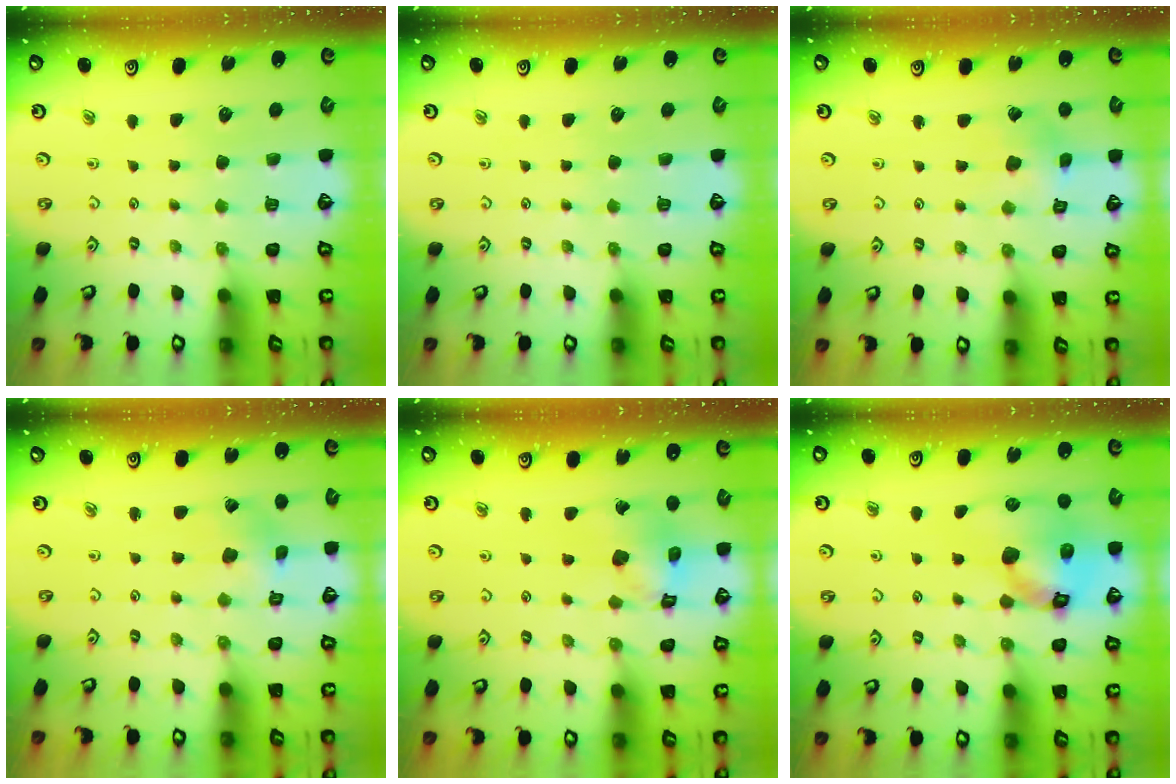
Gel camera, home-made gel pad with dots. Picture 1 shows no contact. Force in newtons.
{"total": 0.0}
{"total": 2.5, "press": 2.5, "slide": 0.3}
{"total": 1.5, "press": 1.5, "slide": 0.3}
{"total": 12.3, "press": 12.2, "slide": 1.5}
{"total": 15.4, "press": 15.2, "slide": 2.2}